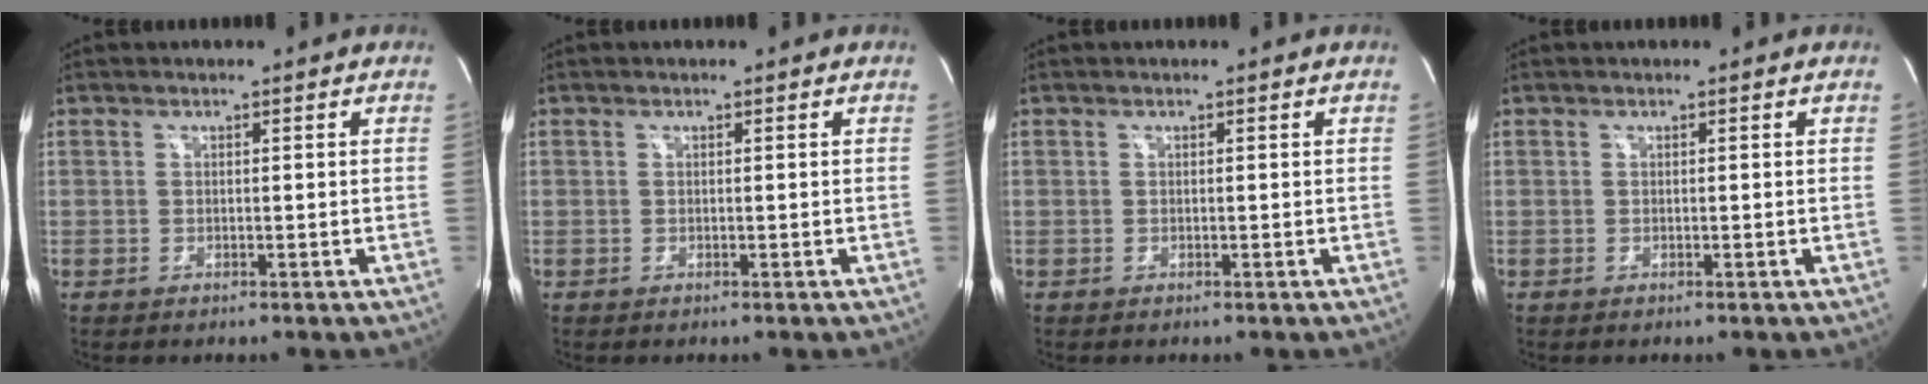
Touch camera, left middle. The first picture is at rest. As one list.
[{"total": 0.0}, {"total": 0.0}, {"total": 0.0}]